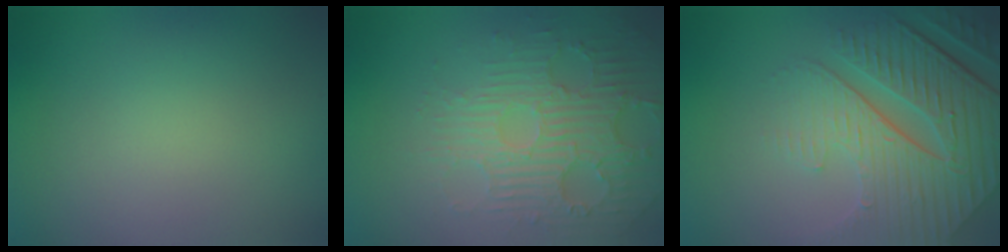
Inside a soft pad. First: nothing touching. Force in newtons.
{"total": 4.2, "press": 3.7, "slide": 1.9}
{"total": 8.7, "press": 6.1, "slide": 6.2}